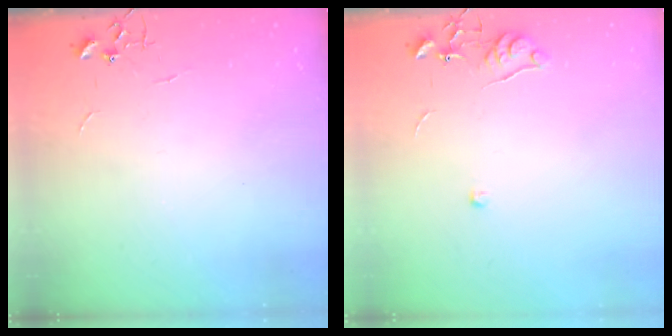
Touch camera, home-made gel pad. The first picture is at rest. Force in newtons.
{"total": 6.1, "press": 6.1, "slide": 0.7}